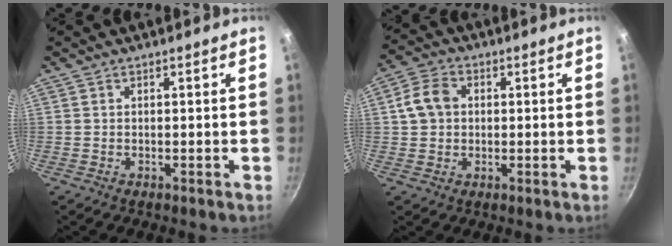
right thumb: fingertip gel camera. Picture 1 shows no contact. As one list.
[{"total": 6.6, "force": [0.8, 5.3, 3.8], "torque": [-0.056, 0.015, 0.005]}]